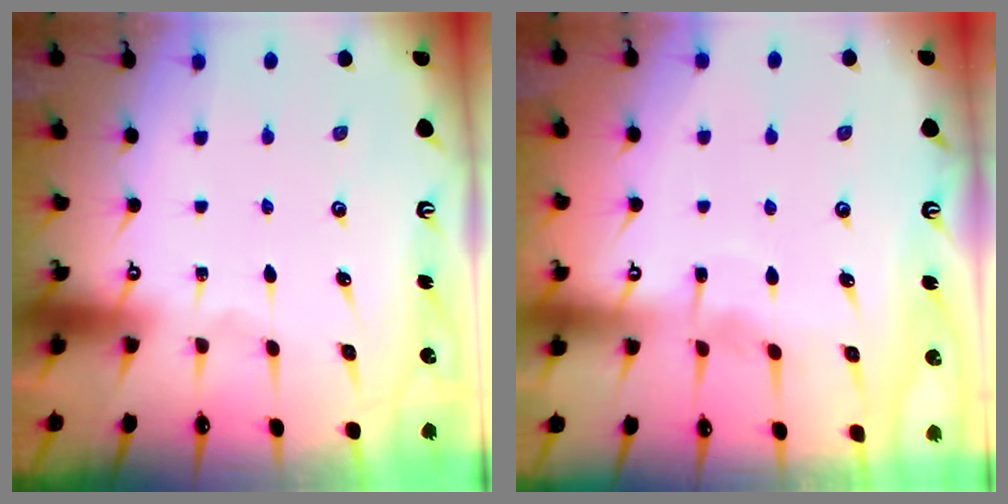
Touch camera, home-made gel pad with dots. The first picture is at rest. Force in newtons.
{"total": 3.0, "press": 2.9, "slide": 0.3}